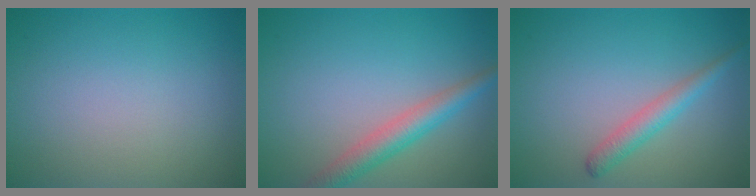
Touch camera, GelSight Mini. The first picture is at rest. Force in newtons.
{"total": 3.6, "press": 3.6, "slide": 0.2}
{"total": 2.3, "press": 2.3, "slide": 0.1}